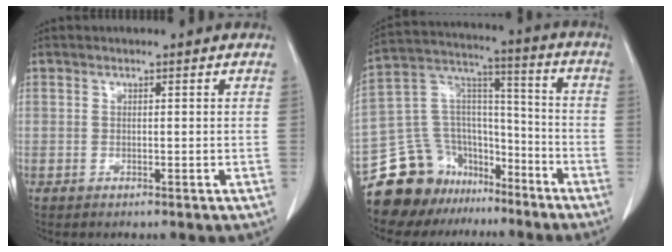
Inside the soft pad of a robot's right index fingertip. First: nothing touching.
{"total": 16.9, "force": [-13.0, 9.9, 4.4], "torque": [-0.083, 0.088, -0.223]}